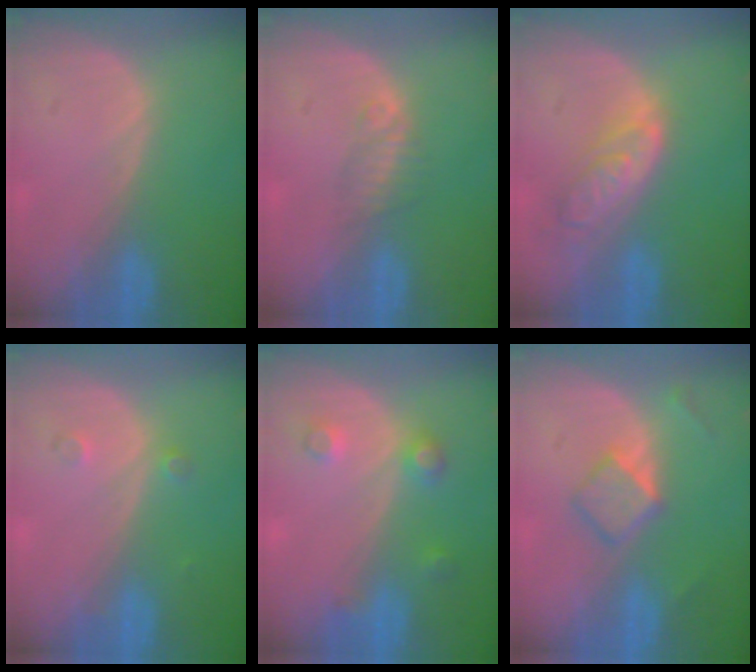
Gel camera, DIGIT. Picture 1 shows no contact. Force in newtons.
{"total": 2.2, "press": 1.9, "slide": 1.0}
{"total": 6.2, "press": 5.5, "slide": 2.8}
{"total": 1.5, "press": 1.2, "slide": 0.8}
{"total": 3.4, "press": 3.2, "slide": 1.1}
{"total": 4.1, "press": 3.9, "slide": 1.1}